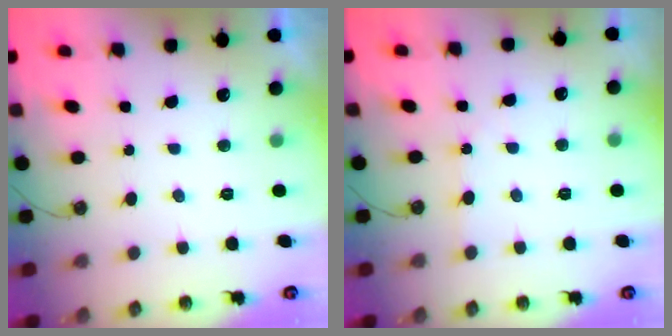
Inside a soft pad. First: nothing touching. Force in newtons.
{"total": 1.6, "press": 1.5, "slide": 0.3}